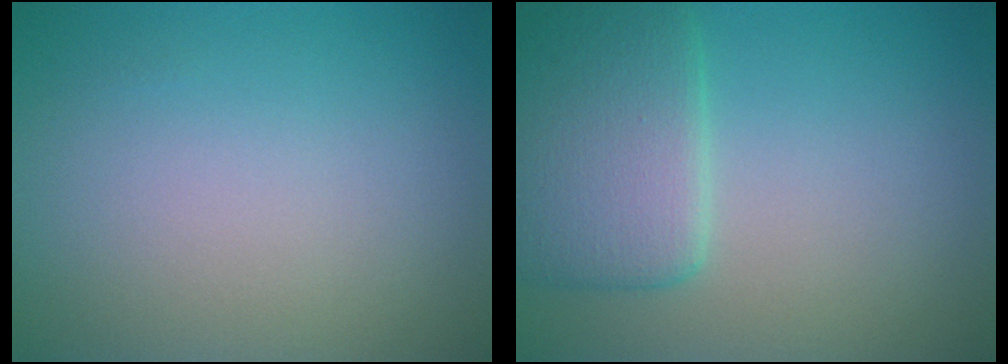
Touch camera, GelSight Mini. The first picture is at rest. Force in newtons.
{"total": 5.2, "press": 5.2, "slide": 0.4}